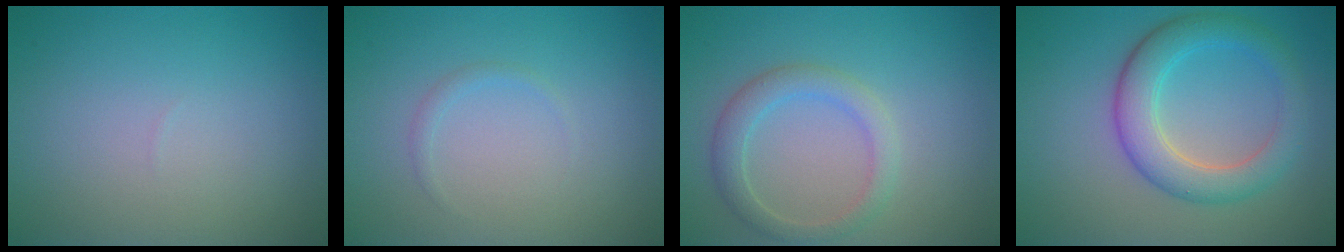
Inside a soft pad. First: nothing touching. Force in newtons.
{"total": 0.7, "press": 0.7, "slide": 0.0}
{"total": 2.7, "press": 2.7, "slide": 0.0}
{"total": 5.0, "press": 5.0, "slide": 0.1}